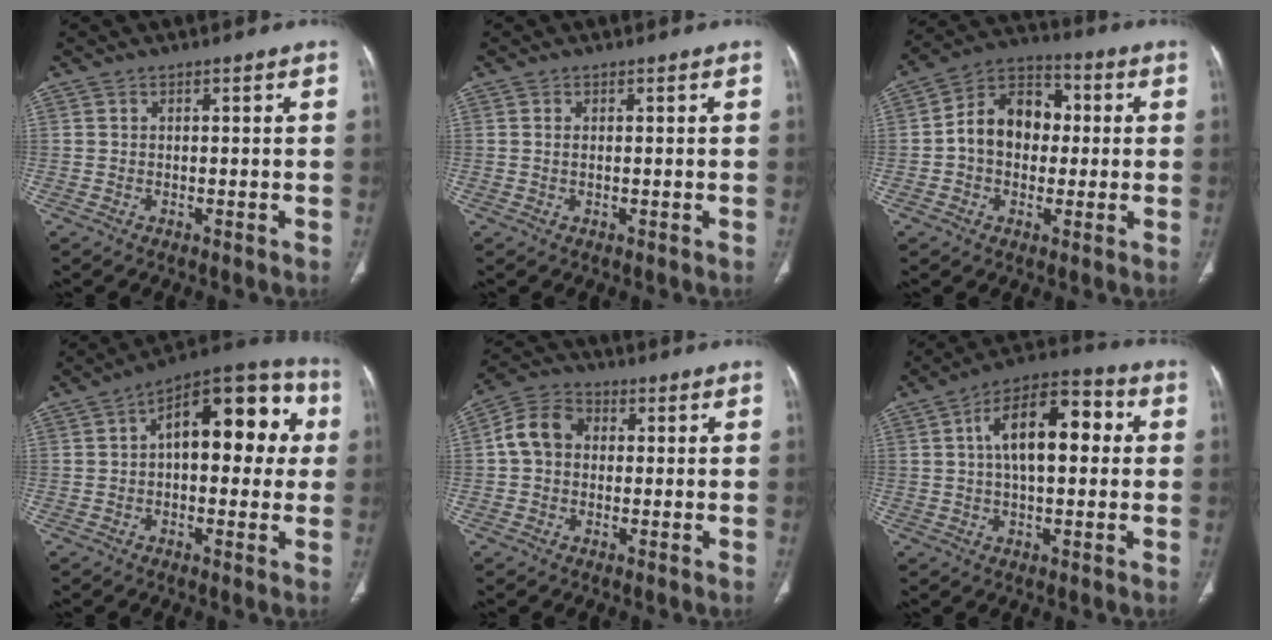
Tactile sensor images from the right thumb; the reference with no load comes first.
{"total": 0.5, "force": [0.1, 0.2, 0.5], "torque": [-0.013, 0.000, 0.002]}
{"total": 12.6, "force": [0.4, 9.4, 8.4], "torque": [-0.107, 0.032, -0.003]}
{"total": 18.5, "force": [3.2, 9.4, 15.6], "torque": [-0.168, 0.038, 0.035]}
{"total": 7.8, "force": [0.6, 6.2, 4.6], "torque": [-0.076, 0.023, 0.001]}
{"total": 14.7, "force": [2.6, 7.3, 12.5], "torque": [-0.188, 0.030, 0.035]}